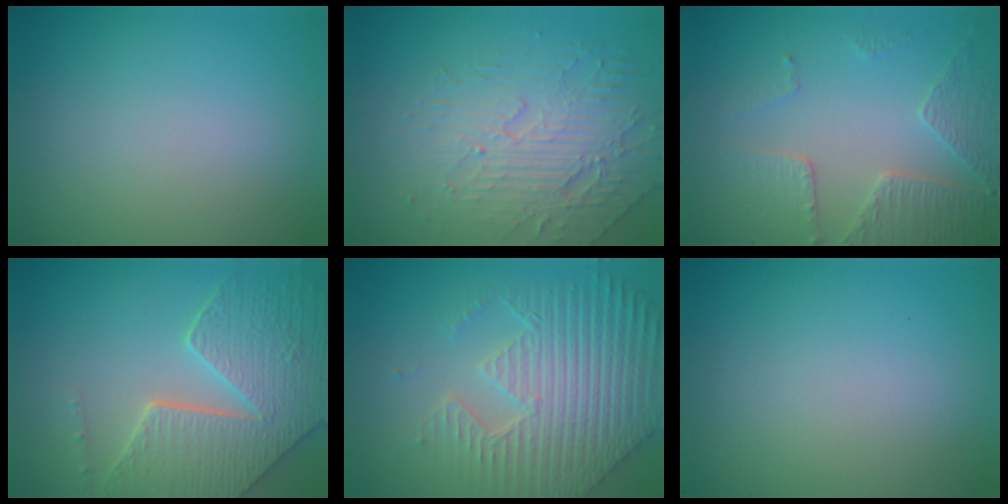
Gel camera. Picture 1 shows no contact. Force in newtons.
{"total": 5.0, "press": 4.2, "slide": 2.8}
{"total": 3.9, "press": 3.0, "slide": 2.4}
{"total": 8.0, "press": 6.1, "slide": 5.3}
{"total": 8.0, "press": 5.9, "slide": 5.4}
{"total": 0.0}